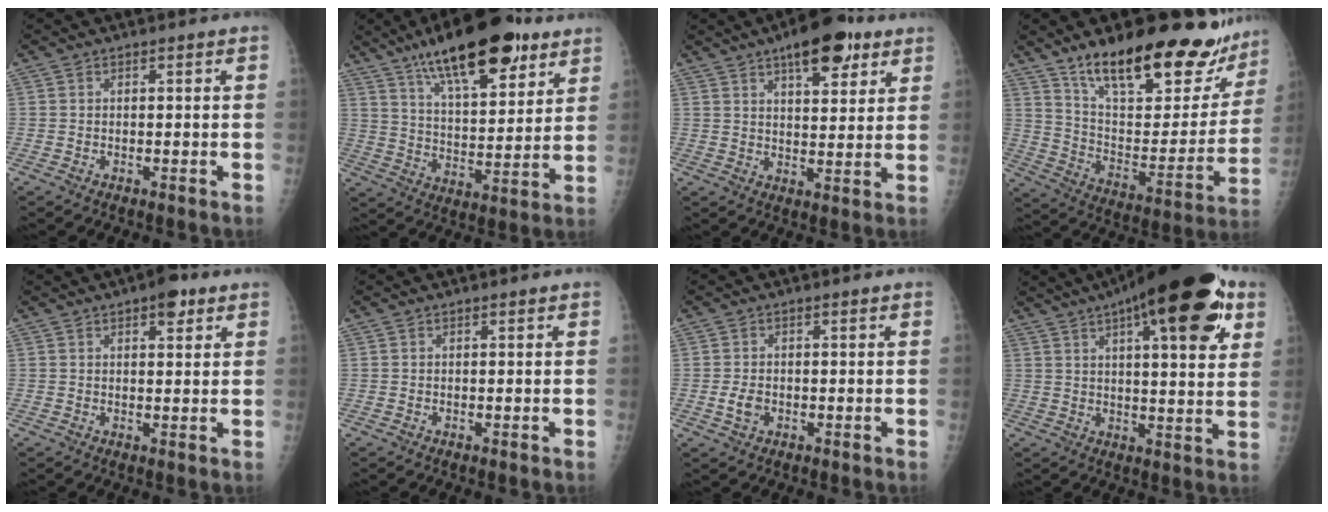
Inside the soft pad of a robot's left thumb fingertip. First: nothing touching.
{"total": 21.3, "force": [13.4, 7.6, 14.7], "torque": [-0.204, -0.048, 0.219]}
{"total": 12.2, "force": [7.2, 4.9, 8.5], "torque": [-0.093, -0.028, 0.103]}
{"total": 28.4, "force": [20.8, 10.0, 16.4], "torque": [-0.204, -0.091, 0.317]}
{"total": 4.2, "force": [2.4, 1.8, 2.9], "torque": [-0.027, -0.008, 0.029]}
{"total": 0.0}
{"total": 2.6, "force": [-0.6, 1.8, 1.8], "torque": [-0.032, 0.000, -0.009]}
{"total": 22.8, "force": [11.3, 6.9, 18.6], "torque": [-0.254, -0.010, 0.157]}